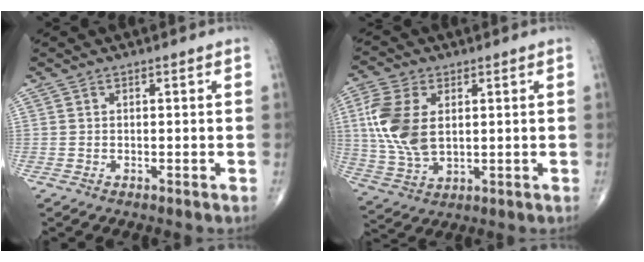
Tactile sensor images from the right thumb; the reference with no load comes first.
{"total": 12.3, "force": [2.5, 7.0, 9.9], "torque": [-0.225, -0.007, 0.056]}